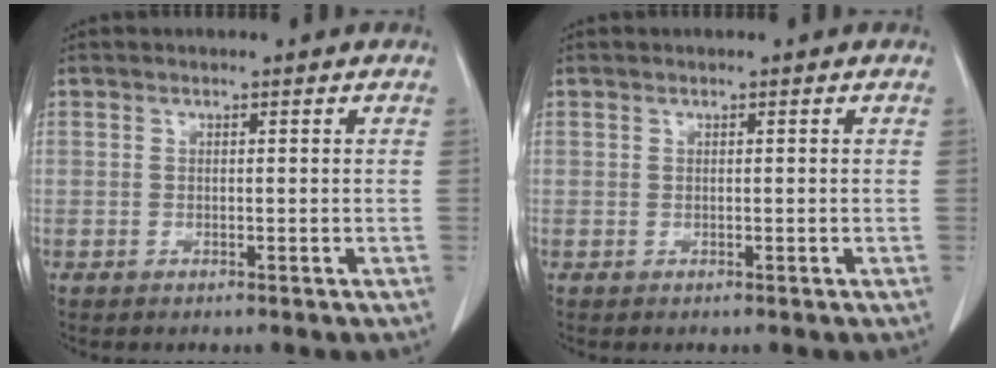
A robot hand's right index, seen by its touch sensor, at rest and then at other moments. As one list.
[{"total": 0.0}]